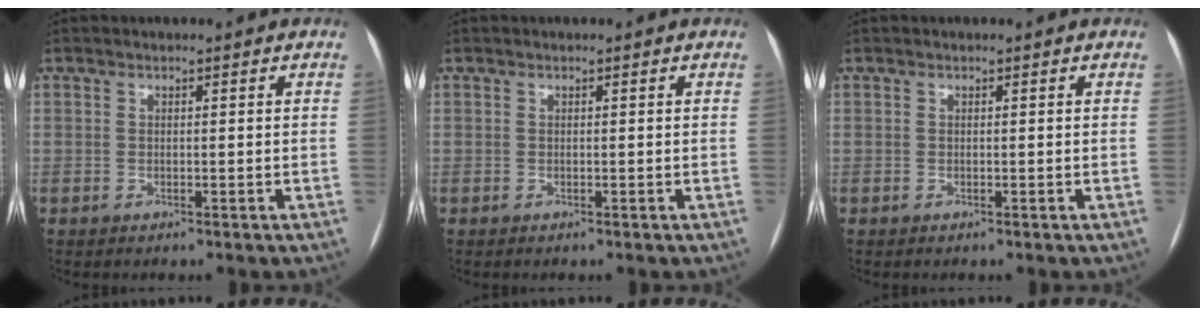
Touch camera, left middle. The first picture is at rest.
{"total": 0.0}
{"total": 0.0}